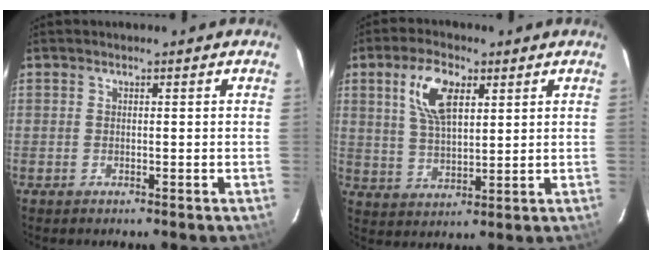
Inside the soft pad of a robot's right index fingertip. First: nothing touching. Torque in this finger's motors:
{"motor_torque": [1.04, 0.51, 0.58, 0.07]}